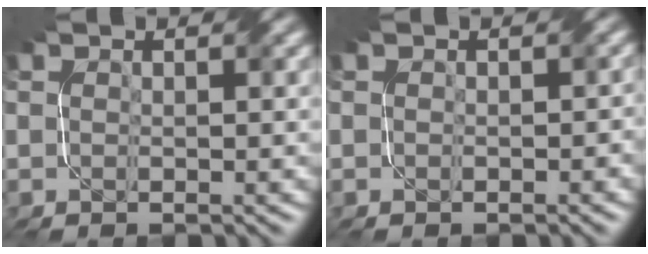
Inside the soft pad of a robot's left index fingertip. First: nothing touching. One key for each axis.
{"total": 0.9, "fx": -0.1, "fy": 0.7, "fz": 0.6, "tx": -0.008, "ty": -0.004, "tz": 0.001}